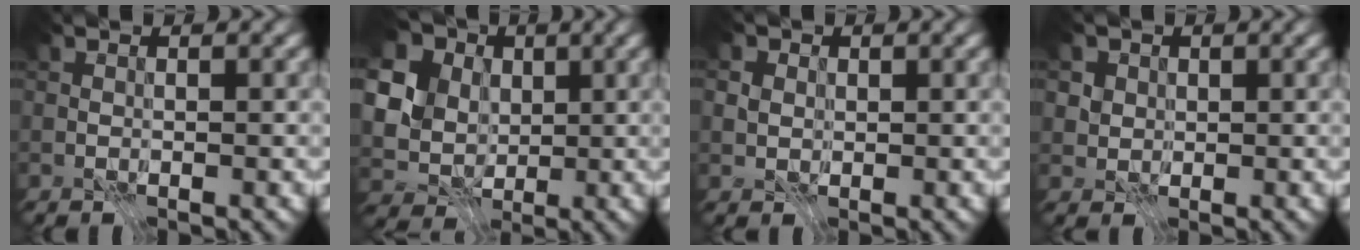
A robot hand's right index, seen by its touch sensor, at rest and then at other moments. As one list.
[{"total": 13.1, "force": [3.4, 11.2, 6.0], "torque": [-0.157, 0.012, 0.047]}, {"total": 3.1, "force": [1.2, 2.6, 1.4], "torque": [-0.034, 0.008, 0.014]}, {"total": 4.0, "force": [1.7, 3.3, 1.6], "torque": [-0.038, 0.007, 0.023]}]